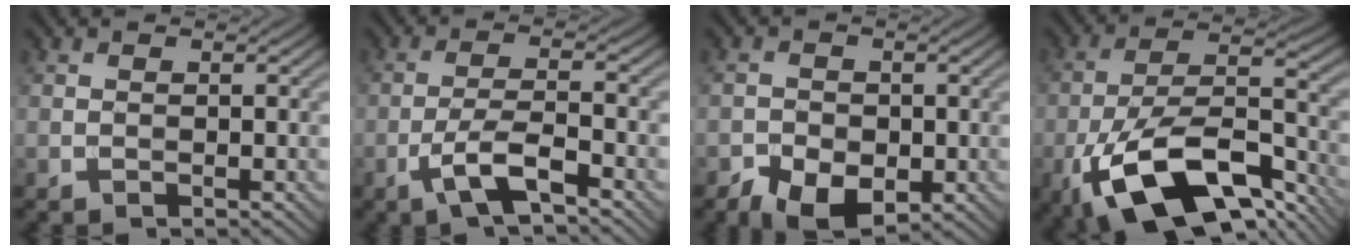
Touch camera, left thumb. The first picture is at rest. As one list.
[{"total": 5.9, "force": [-3.3, 1.5, 4.7], "torque": [-0.096, 0.006, -0.068]}, {"total": 6.0, "force": [-3.3, 4.1, 3.0], "torque": [-0.045, -0.006, -0.056]}, {"total": 17.7, "force": [-9.9, 7.4, 12.7], "torque": [-0.242, -0.028, -0.179]}]